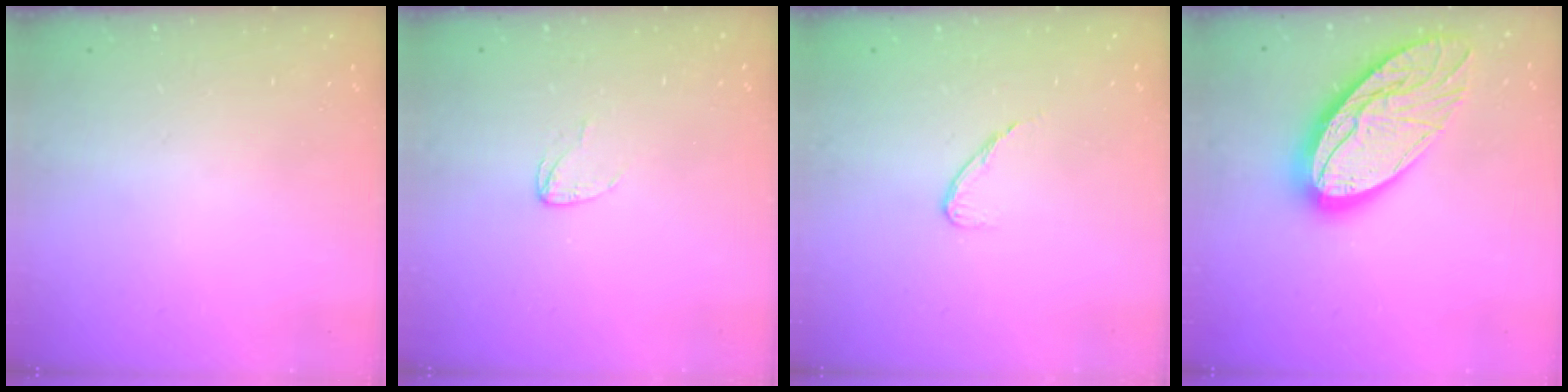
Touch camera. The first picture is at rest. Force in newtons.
{"total": 4.0, "press": 4.0, "slide": 0.3}
{"total": 5.6, "press": 5.6, "slide": 0.4}
{"total": 22.4, "press": 22.3, "slide": 2.1}